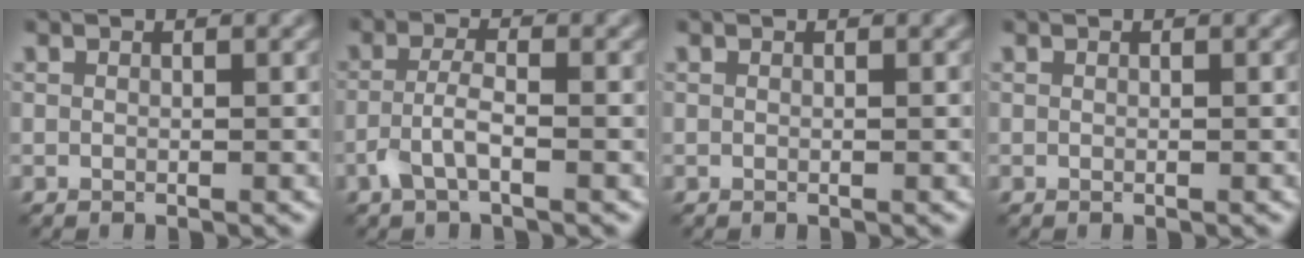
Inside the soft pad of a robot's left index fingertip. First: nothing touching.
{"total": 2.6, "force": [-1.2, 0.7, 2.1], "torque": [-0.047, 0.005, -0.032]}
{"total": 0.0}
{"total": 0.0}